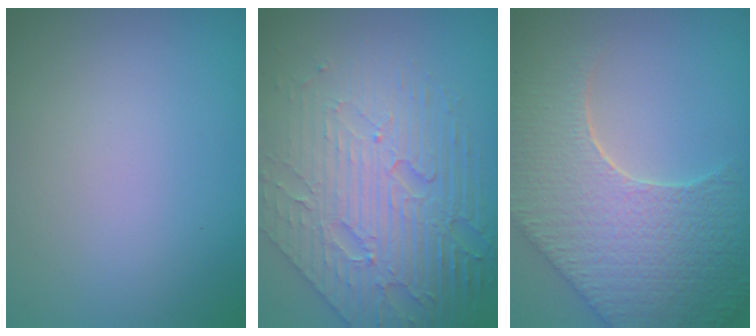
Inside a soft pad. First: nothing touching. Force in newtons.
{"total": 7.6, "press": 5.6, "slide": 5.2}
{"total": 9.0, "press": 6.4, "slide": 6.3}